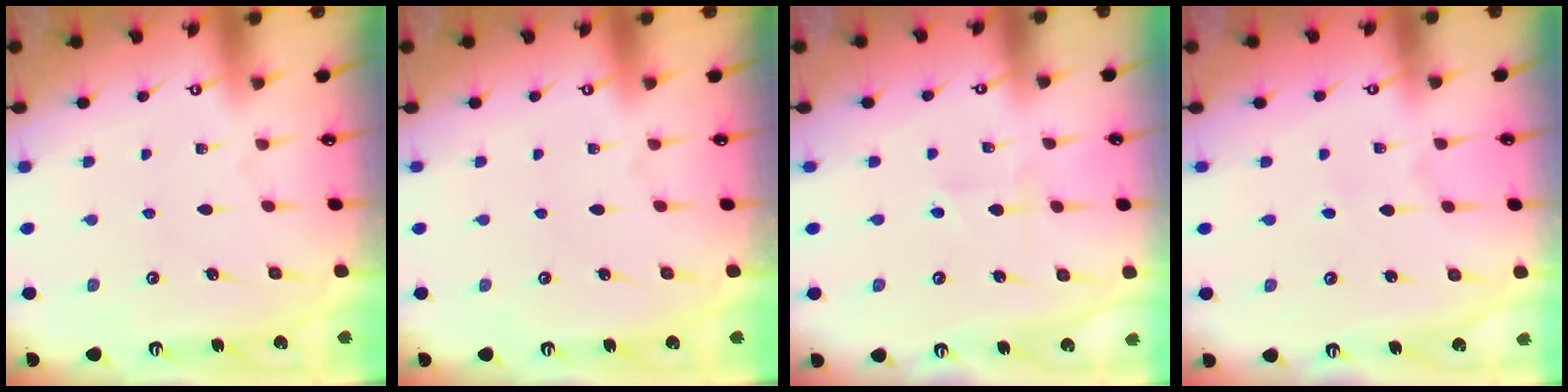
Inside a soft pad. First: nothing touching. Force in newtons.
{"total": 0.0}
{"total": 1.6, "press": 1.3, "slide": 0.9}
{"total": 1.7, "press": 1.7, "slide": 0.1}